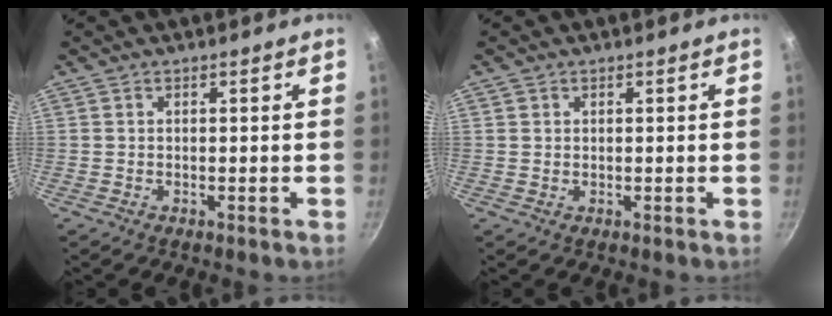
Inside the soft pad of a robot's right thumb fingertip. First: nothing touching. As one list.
[{"total": 0.8, "force": [0.4, 0.7, 0.1], "torque": [0.002, 0.001, 0.005]}]